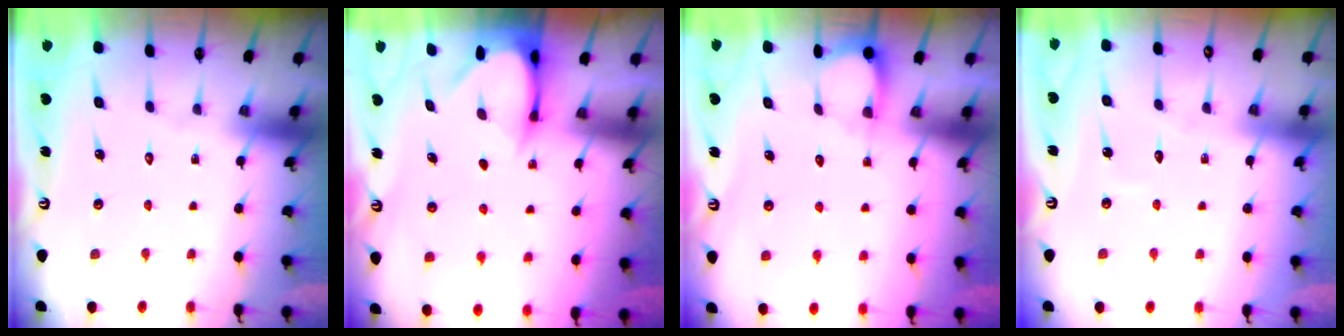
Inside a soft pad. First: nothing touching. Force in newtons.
{"total": 3.6, "press": 3.6, "slide": 0.2}
{"total": 1.9, "press": 1.9, "slide": 0.2}
{"total": 2.5, "press": 2.5, "slide": 0.3}